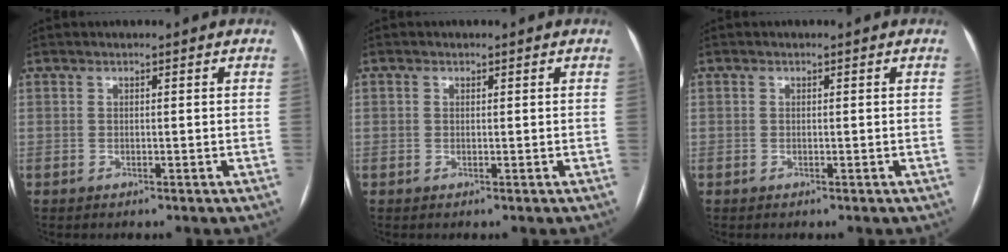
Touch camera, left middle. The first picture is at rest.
{"total": 1.0, "force": [-0.3, -0.5, -0.8], "torque": [0.011, -0.006, -0.005]}
{"total": 0.0}